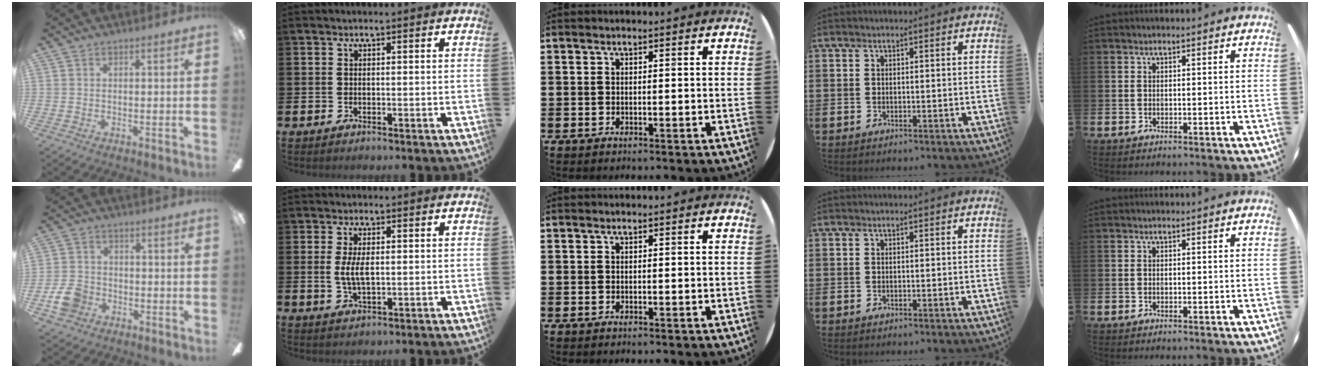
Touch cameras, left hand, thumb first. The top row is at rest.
{"thumb": {"total": 7.2, "force": [-2.9, 5.6, 3.5], "torque": [-0.088, 0.017, -0.055]}, "index": {"total": 3.8, "force": [0.4, 1.6, 3.5], "torque": [-0.063, 0.003, 0.004]}}